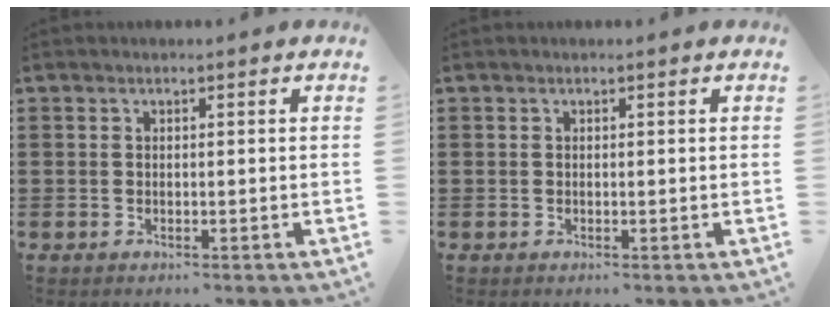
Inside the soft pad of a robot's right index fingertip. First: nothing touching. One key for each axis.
{"total": 0.0}